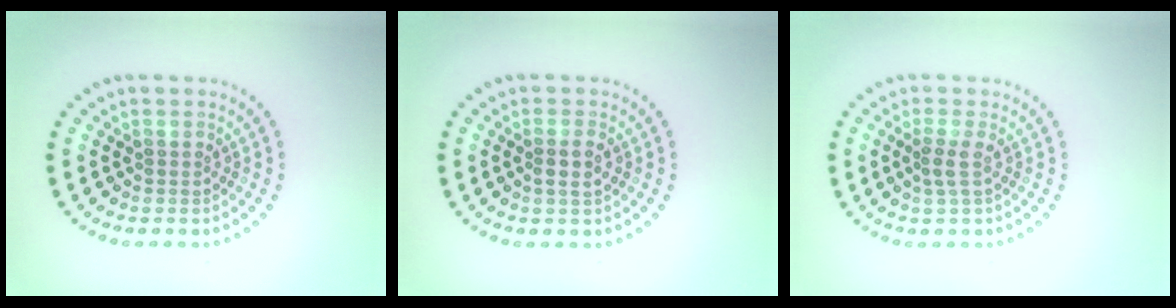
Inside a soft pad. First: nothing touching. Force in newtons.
{"total": 1.5, "press": 1.4, "slide": 0.6}
{"total": 1.5, "press": 1.1, "slide": 1.1}